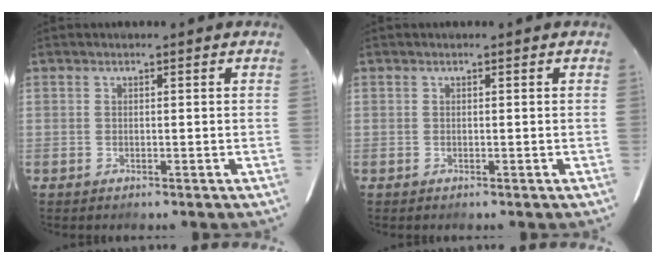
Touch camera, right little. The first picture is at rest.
{"total": 0.0}